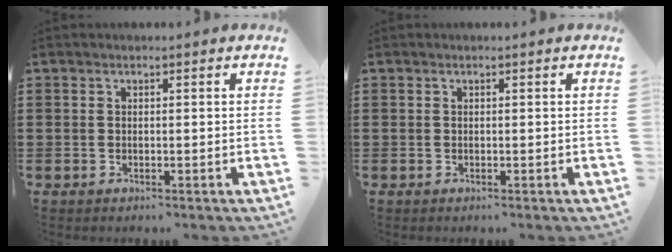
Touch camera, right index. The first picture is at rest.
{"total": 0.0}